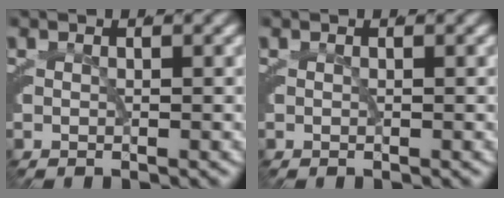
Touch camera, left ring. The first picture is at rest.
{"total": 0.0}